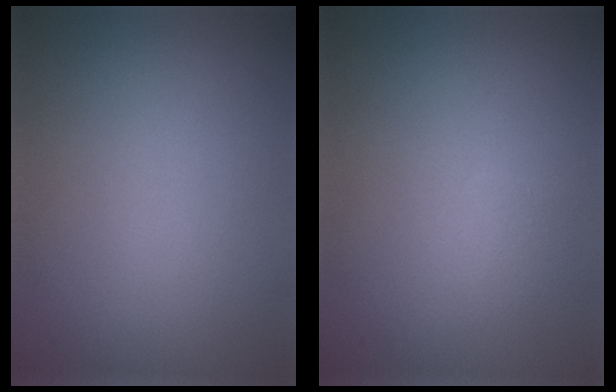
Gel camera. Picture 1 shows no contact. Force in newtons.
{"total": 1.0, "press": 1.0, "slide": 0.1}